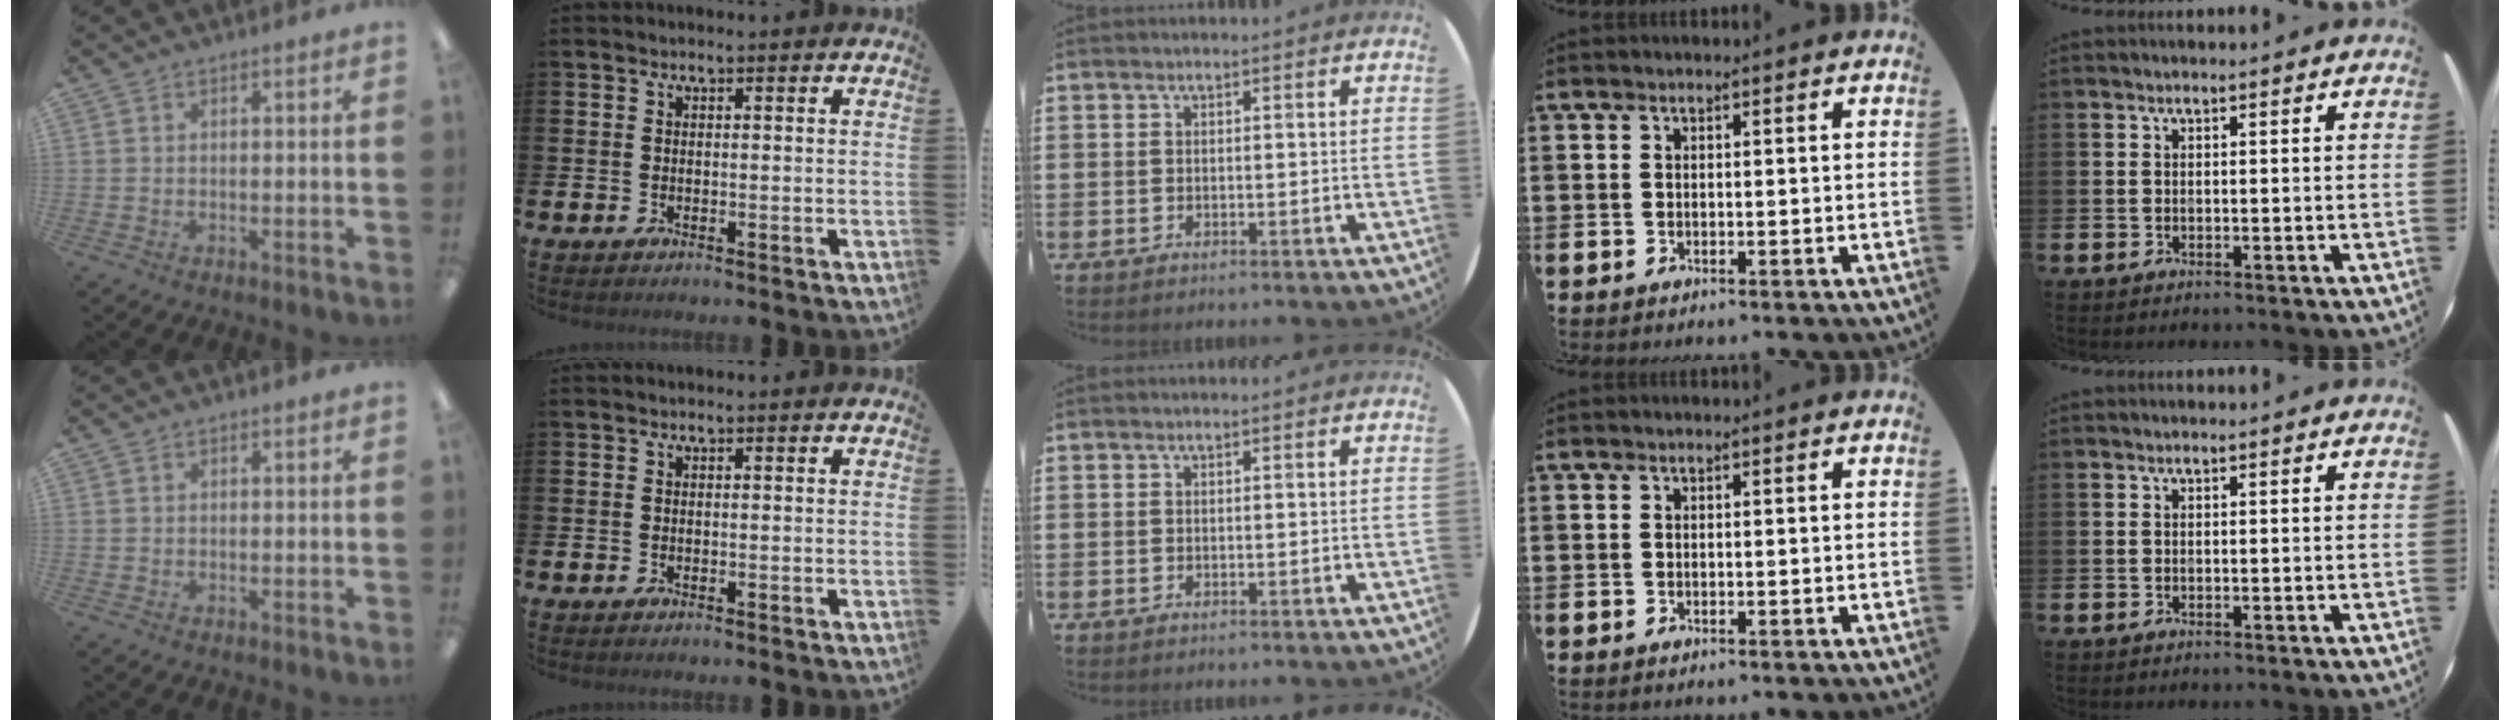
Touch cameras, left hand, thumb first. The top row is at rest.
{}